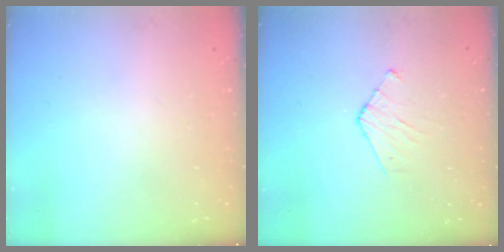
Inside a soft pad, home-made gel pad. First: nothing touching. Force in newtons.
{"total": 4.6, "press": 4.6, "slide": 0.3}